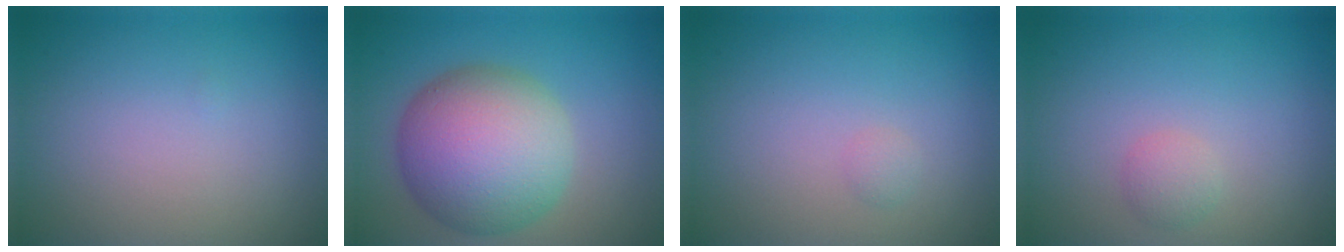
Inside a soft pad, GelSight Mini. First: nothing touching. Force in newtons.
{"total": 10.5, "press": 10.5, "slide": 0.3}
{"total": 0.6, "press": 0.6, "slide": 0.1}
{"total": 1.3, "press": 1.3, "slide": 0.1}